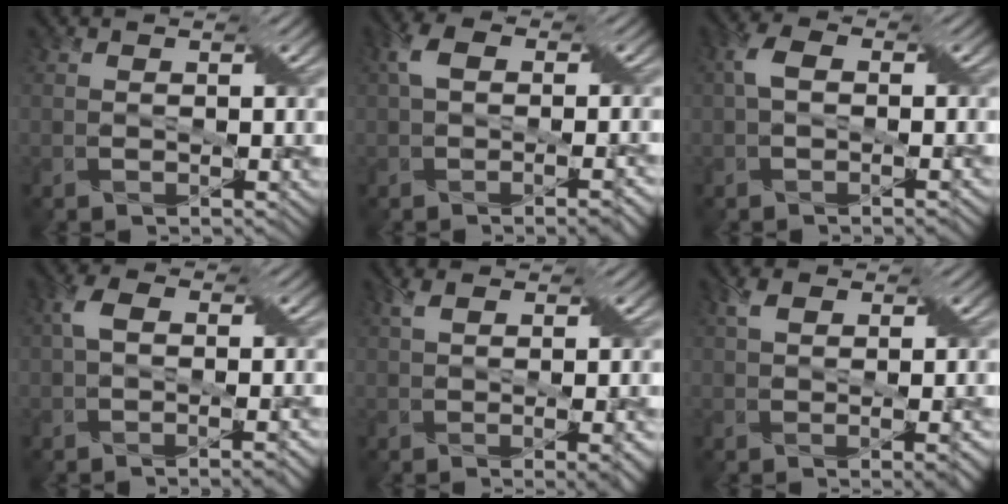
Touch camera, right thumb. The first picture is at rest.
{"total": 5.0, "force": [-0.2, 2.6, 4.2], "torque": [-0.080, 0.004, -0.004]}
{"total": 3.3, "force": [-0.2, 1.9, 2.7], "torque": [-0.059, 0.009, -0.007]}
{"total": 4.3, "force": [-0.5, 2.2, 3.7], "torque": [-0.075, 0.007, -0.011]}
{"total": 4.3, "force": [0.2, 1.3, 4.1], "torque": [-0.066, 0.007, 0.005]}
{"total": 4.1, "force": [0.4, 2.0, 3.6], "torque": [-0.057, 0.006, 0.008]}